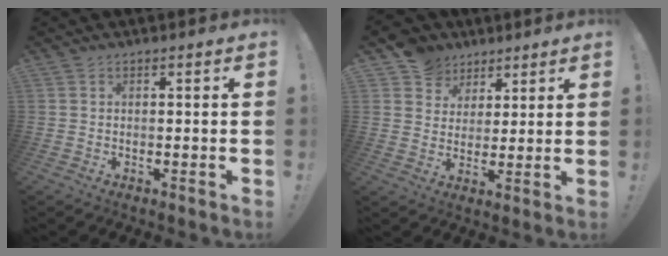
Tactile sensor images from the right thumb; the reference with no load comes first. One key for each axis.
{"total": 8.9, "fx": 5.2, "fy": 7.1, "fz": 1.4, "tx": -0.020, "ty": -0.032, "tz": 0.104}